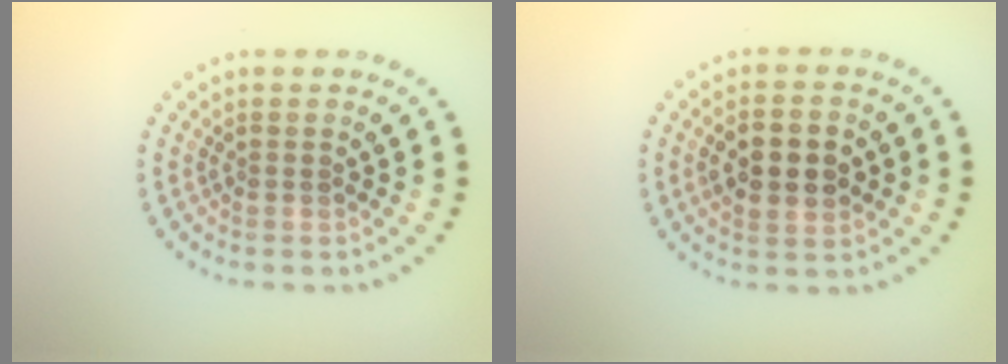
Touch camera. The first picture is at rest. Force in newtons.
{"total": 4.7, "press": 4.7, "slide": 0.1}